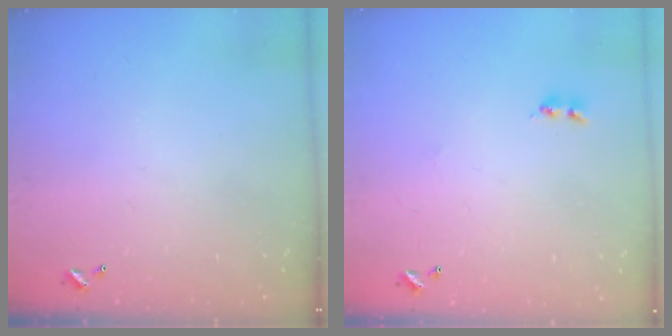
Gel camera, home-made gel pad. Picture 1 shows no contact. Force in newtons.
{"total": 2.2, "press": 2.1, "slide": 0.6}